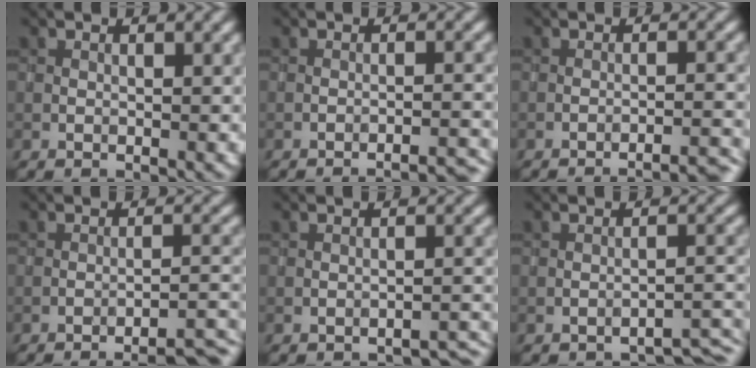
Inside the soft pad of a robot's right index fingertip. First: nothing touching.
{"total": 4.4, "force": [-4.1, 0.5, 1.3], "torque": [-0.005, 0.019, -0.049]}
{"total": 5.2, "force": [-4.8, 0.6, 1.8], "torque": [-0.007, 0.021, -0.057]}
{"total": 5.4, "force": [-4.6, 0.6, 2.7], "torque": [-0.027, 0.016, -0.056]}
{"total": 2.5, "force": [-2.4, 0.1, 0.5], "torque": [-0.001, 0.003, -0.032]}
{"total": 3.1, "force": [-2.9, 0.1, 1.0], "torque": [-0.011, 0.002, -0.041]}